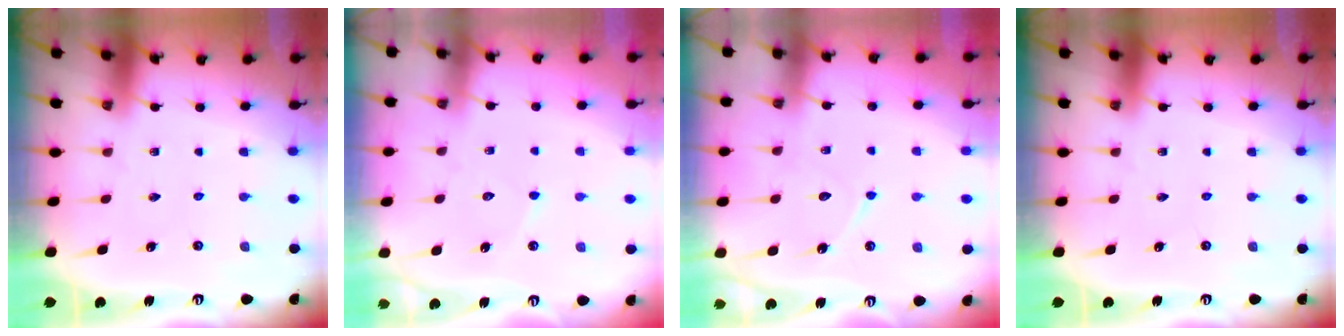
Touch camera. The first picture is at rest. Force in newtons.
{"total": 2.8, "press": 2.8, "slide": 0.2}
{"total": 8.6, "press": 8.6, "slide": 0.8}
{"total": 0.0}